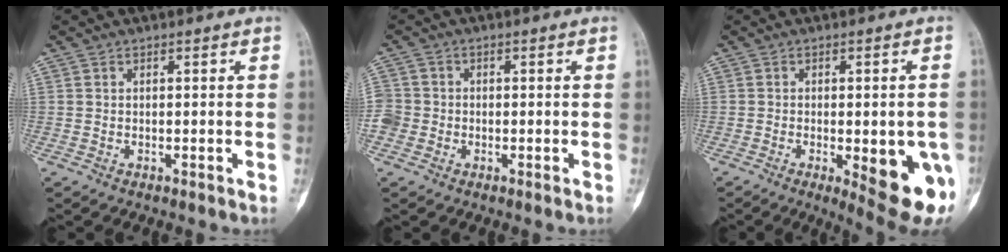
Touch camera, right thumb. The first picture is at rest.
{"total": 4.7, "force": [-1.0, 4.4, 1.2], "torque": [-0.025, 0.012, -0.022]}
{"total": 13.3, "force": [-3.9, 4.3, 12.0], "torque": [-0.127, -0.006, -0.034]}